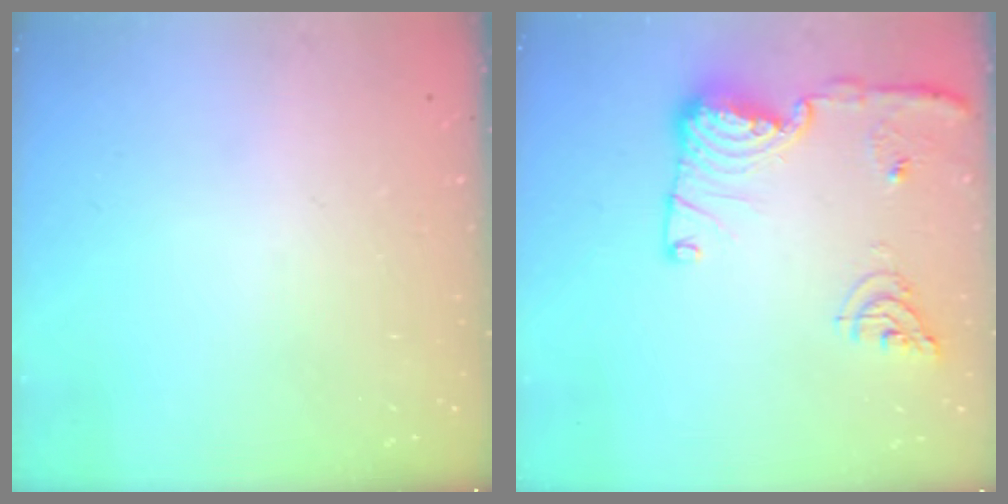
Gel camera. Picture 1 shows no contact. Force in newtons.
{"total": 15.2, "press": 14.8, "slide": 3.3}